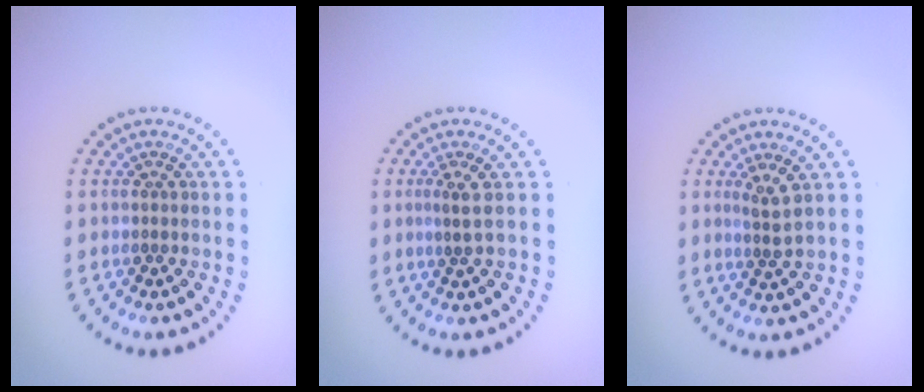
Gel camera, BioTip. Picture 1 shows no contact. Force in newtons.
{"total": 1.4, "press": 1.0, "slide": 1.0}
{"total": 1.6, "press": 1.1, "slide": 1.2}